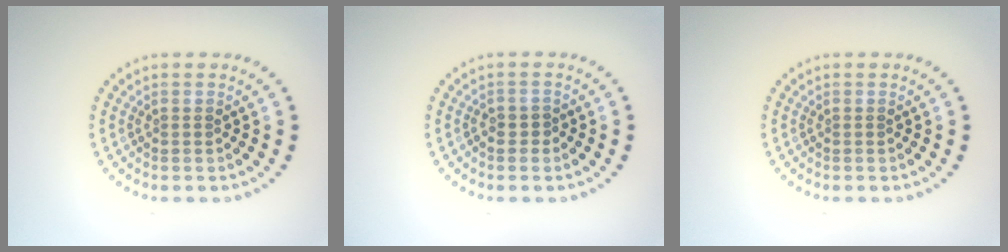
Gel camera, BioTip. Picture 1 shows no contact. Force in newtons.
{"total": 0.9, "press": 0.7, "slide": 0.5}
{"total": 0.0}